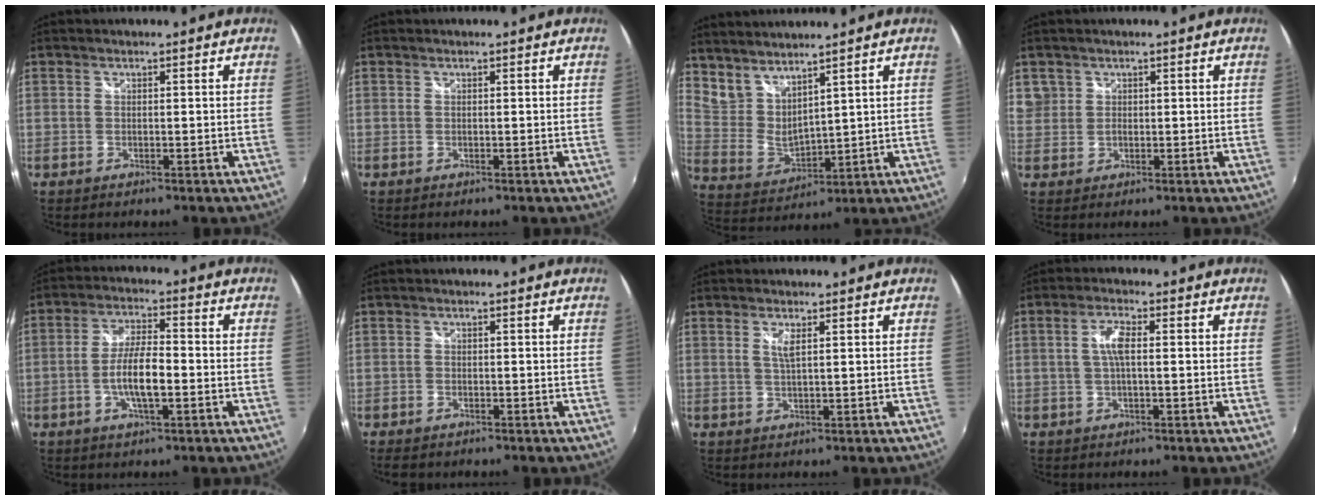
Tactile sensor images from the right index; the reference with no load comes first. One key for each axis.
{"total": 0.0}
{"total": 10.0, "fx": 7.9, "fy": 3.6, "fz": 4.9, "tx": -0.096, "ty": -0.009, "tz": 0.168}
{"total": 4.5, "fx": 1.3, "fy": 4.2, "fz": 0.8, "tx": -0.010, "ty": 0.008, "tz": 0.026}
{"total": 7.7, "fx": -2.1, "fy": 2.0, "fz": 7.2, "tx": -0.141, "ty": 0.003, "tz": -0.039}
{"total": 2.7, "fx": -2.0, "fy": 1.5, "fz": 1.0, "tx": -0.028, "ty": -0.007, "tz": -0.034}
{"total": 2.1, "fx": 0.8, "fy": 0.3, "fz": 2.0, "tx": -0.037, "ty": -0.002, "tz": 0.014}
{"total": 3.9, "fx": 0.2, "fy": 0.9, "fz": 3.8, "tx": -0.075, "ty": 0.006, "tz": 0.004}